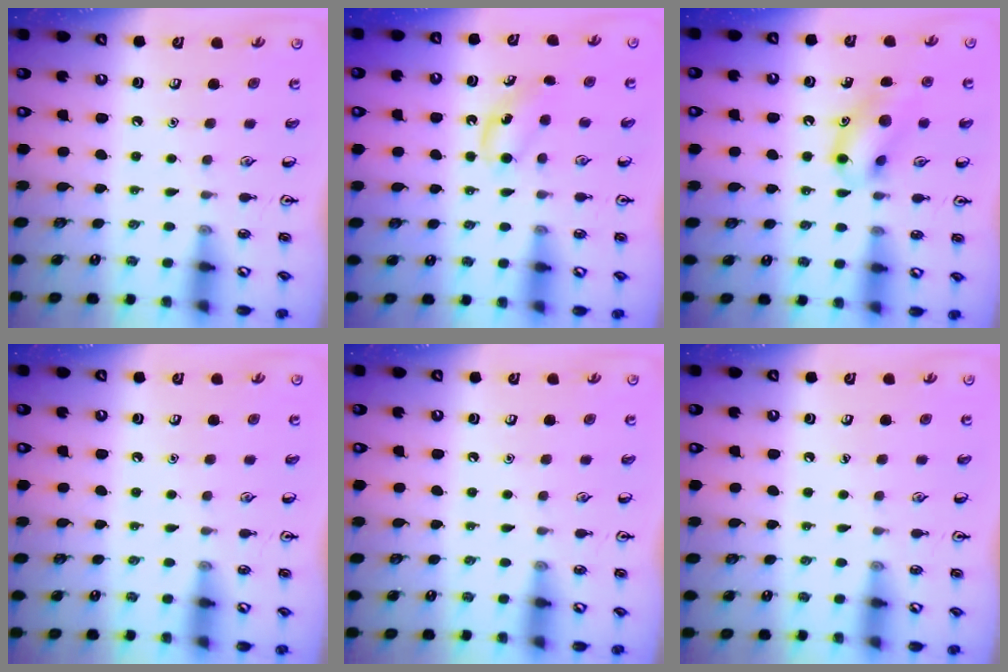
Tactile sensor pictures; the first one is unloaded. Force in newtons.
{"total": 4.8, "press": 4.5, "slide": 1.5}
{"total": 12.2, "press": 11.9, "slide": 2.4}
{"total": 0.0}
{"total": 0.0}
{"total": 0.0}